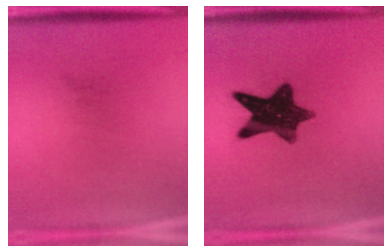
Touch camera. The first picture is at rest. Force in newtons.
{"total": 11.9}